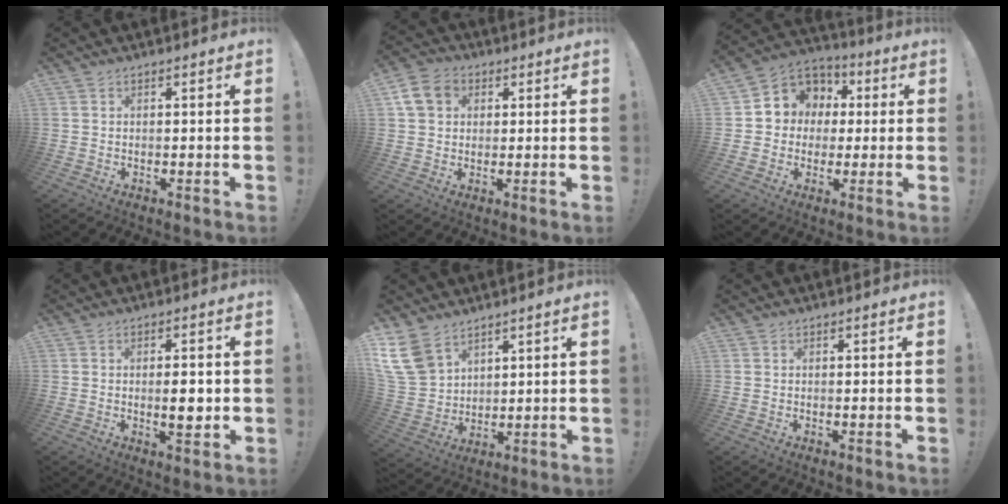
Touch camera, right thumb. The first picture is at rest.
{"total": 9.5, "force": [3.4, 7.6, 4.6], "torque": [-0.084, 0.000, 0.070]}
{"total": 9.5, "force": [1.0, 9.0, 2.9], "torque": [-0.036, 0.000, 0.027]}
{"total": 5.1, "force": [-0.3, 1.5, 4.8], "torque": [-0.060, -0.006, -0.010]}
{"total": 12.9, "force": [8.3, 7.9, 5.7], "torque": [-0.121, -0.048, 0.167]}
{"total": 0.5, "force": [0.2, 0.5, -0.1], "torque": [0.009, -0.002, 0.003]}